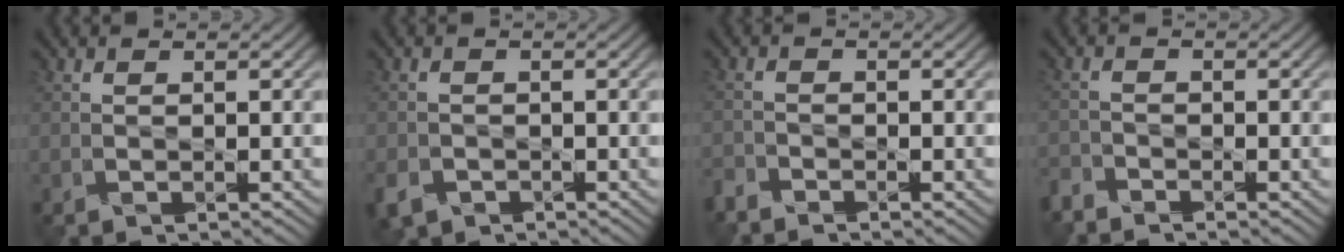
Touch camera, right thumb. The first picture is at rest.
{"total": 3.0, "force": [-1.8, 2.2, 1.1], "torque": [-0.033, -0.012, -0.039]}
{"total": 2.1, "force": [-2.0, 0.5, 0.3], "torque": [-0.009, -0.007, -0.051]}
{"total": 2.4, "force": [-2.3, 0.5, 0.3], "torque": [-0.009, -0.008, -0.057]}